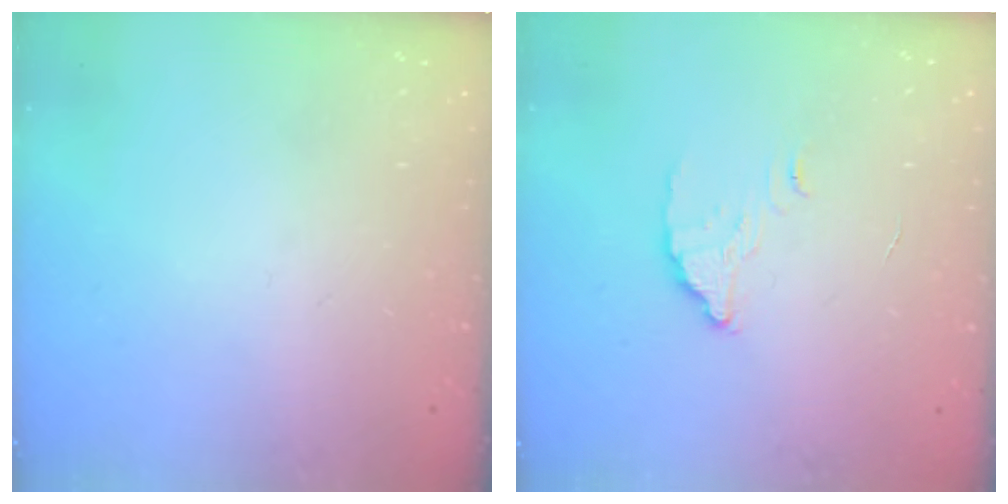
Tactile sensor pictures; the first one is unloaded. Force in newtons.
{"total": 2.6, "press": 2.6, "slide": 0.1}